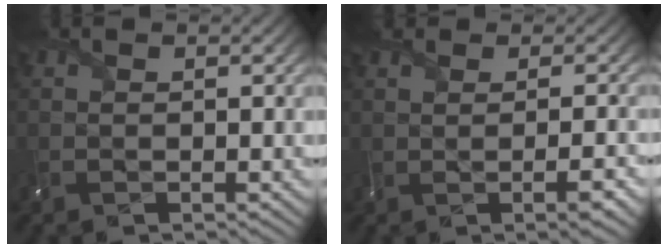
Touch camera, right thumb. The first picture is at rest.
{"total": 3.1, "force": [0.7, 0.9, 2.9], "torque": [-0.030, 0.016, -0.011]}